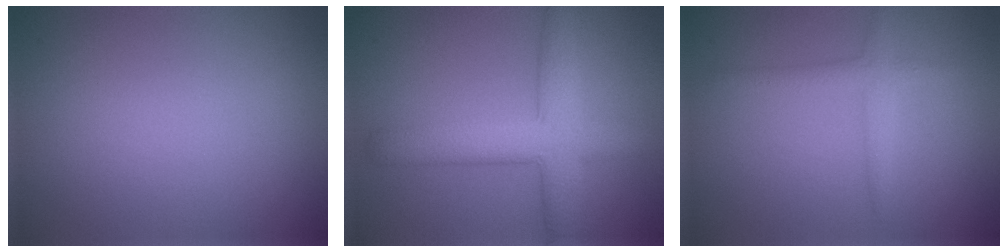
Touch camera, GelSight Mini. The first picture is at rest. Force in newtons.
{"total": 5.9, "press": 5.9, "slide": 0.4}
{"total": 1.8, "press": 1.8, "slide": 0.2}